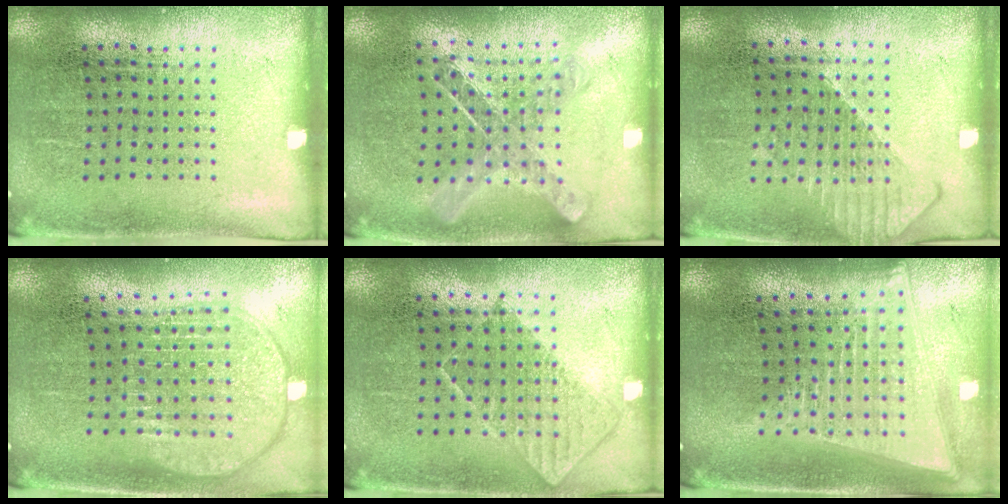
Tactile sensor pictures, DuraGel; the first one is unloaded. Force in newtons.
{"total": 0.8, "press": 0.8, "slide": 0.0}
{"total": 1.2, "press": 1.2, "slide": 0.3}
{"total": 1.9, "press": 1.6, "slide": 1.0}
{"total": 0.8, "press": 0.7, "slide": 0.3}
{"total": 2.1, "press": 1.8, "slide": 1.1}